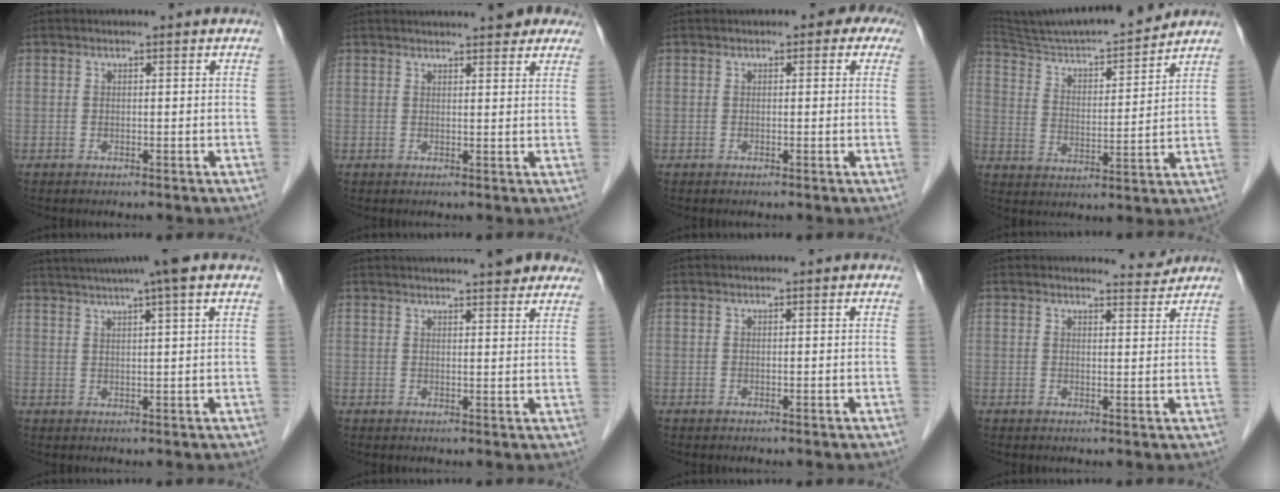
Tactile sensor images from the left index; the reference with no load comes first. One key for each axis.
{"total": 10.8, "fx": 9.2, "fy": 2.6, "fz": 5.0, "tx": -0.051, "ty": 0.019, "tz": 0.097}
{"total": 2.8, "fx": 1.2, "fy": 1.8, "fz": 1.8, "tx": -0.005, "ty": 0.016, "tz": 0.005}
{"total": 16.5, "fx": 15.4, "fy": 0.5, "fz": 5.8, "tx": -0.105, "ty": 0.001, "tz": 0.254}
{"total": 9.8, "fx": 7.6, "fy": -1.1, "fz": 6.1, "tx": -0.102, "ty": 0.027, "tz": 0.098}
{"total": 12.7, "fx": 11.1, "fy": 2.2, "fz": 5.6, "tx": -0.063, "ty": 0.022, "tz": 0.124}
{"total": 0.0}
{"total": 2.5, "fx": 2.5, "fy": -0.1, "fz": -0.5, "tx": -0.004, "ty": -0.015, "tz": 0.030}